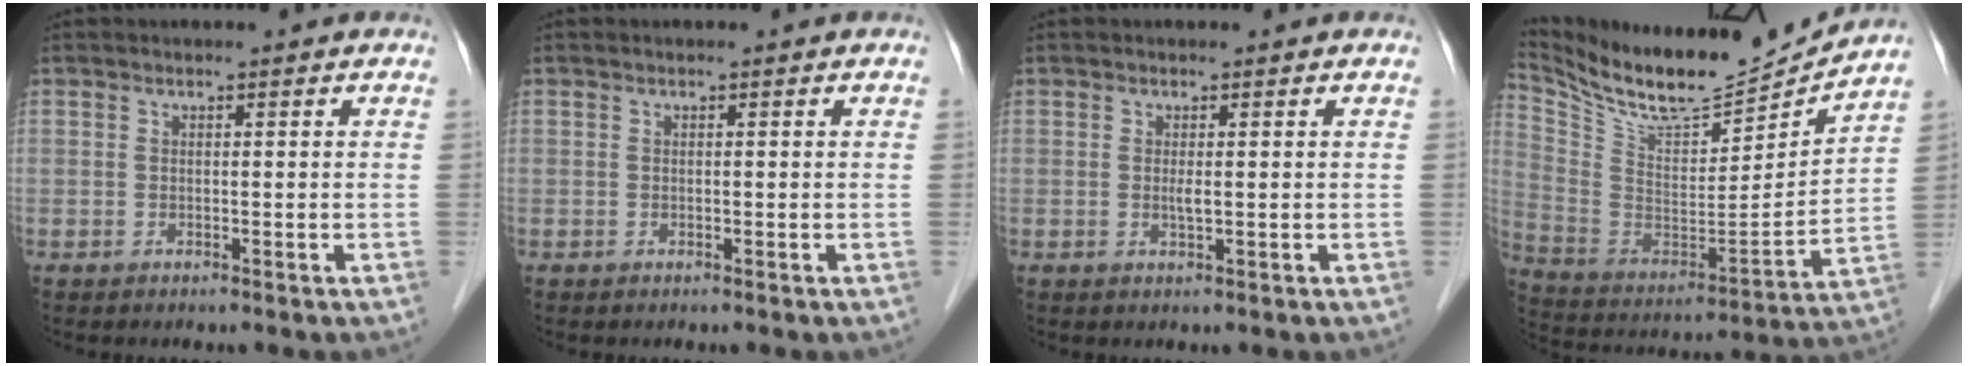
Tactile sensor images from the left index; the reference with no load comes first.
{"total": 0.0}
{"total": 1.1, "force": [0.1, 0.1, 1.1], "torque": [-0.025, -0.003, 0.002]}
{"total": 17.2, "force": [16.4, 1.6, 5.0], "torque": [-0.118, -0.031, 0.285]}